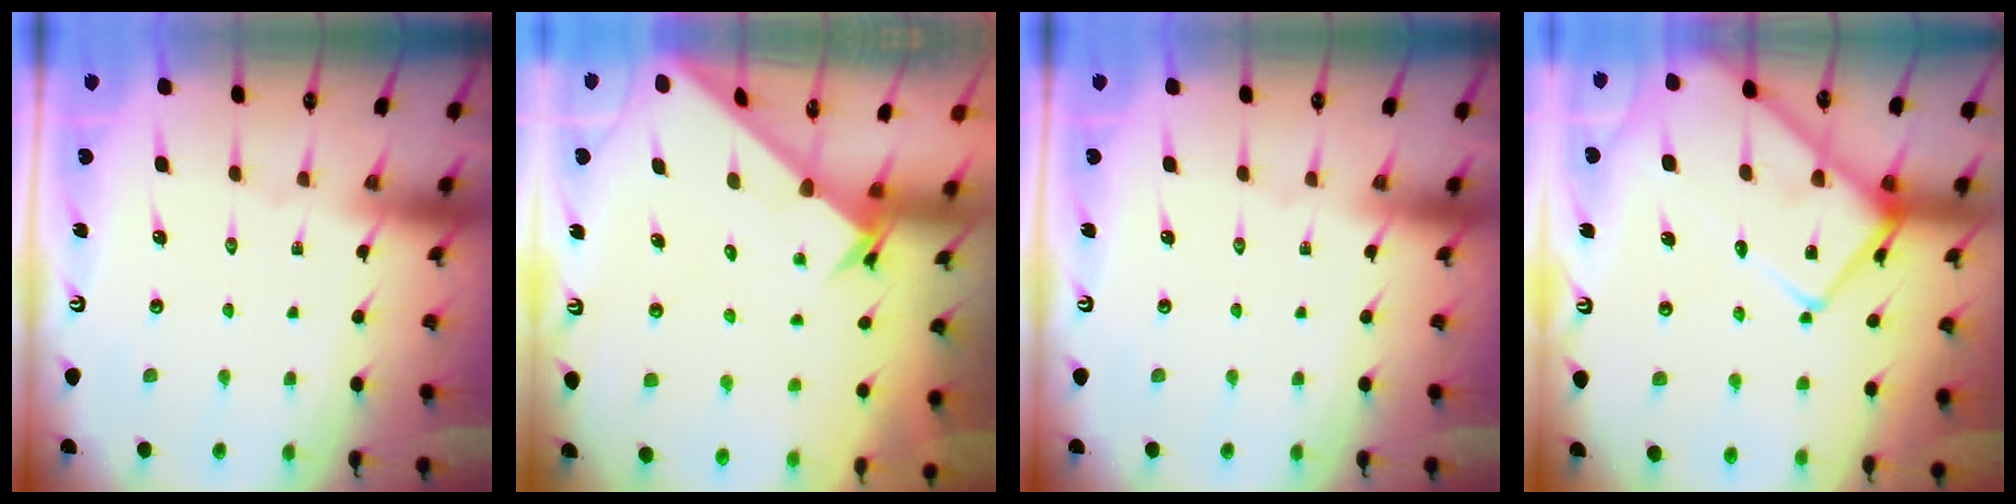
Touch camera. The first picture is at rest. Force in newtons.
{"total": 2.6, "press": 2.6, "slide": 0.2}
{"total": 0.0}
{"total": 16.8, "press": 16.7, "slide": 1.7}